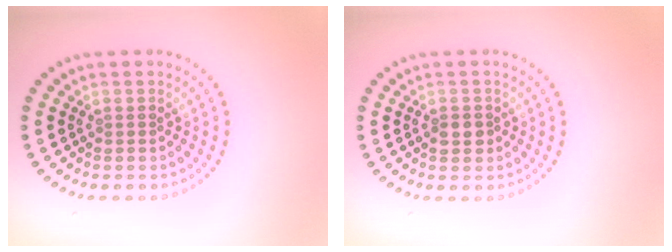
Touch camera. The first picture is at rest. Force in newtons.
{"total": 1.5, "press": 1.4, "slide": 0.5}